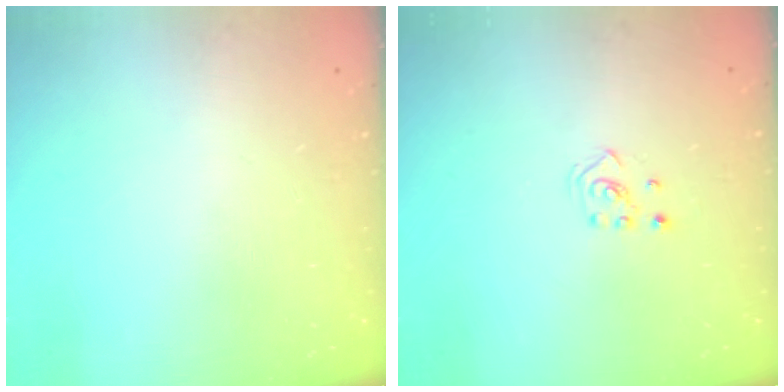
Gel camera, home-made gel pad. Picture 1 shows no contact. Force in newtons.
{"total": 2.1, "press": 1.9, "slide": 0.8}